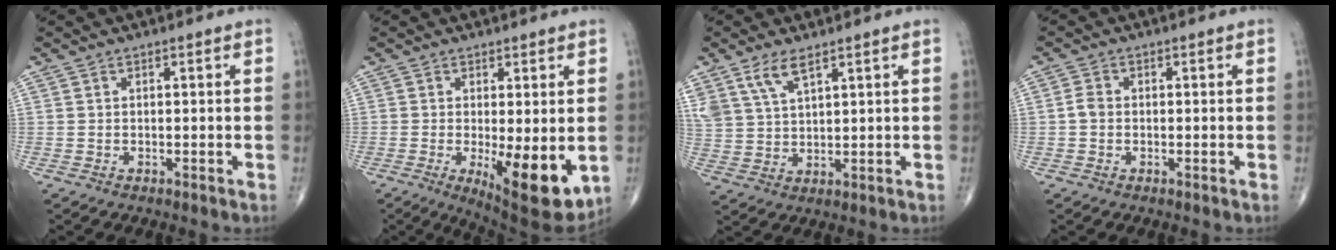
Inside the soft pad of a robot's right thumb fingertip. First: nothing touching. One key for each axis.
{"total": 11.9, "fx": -2.3, "fy": 3.8, "fz": 11.0, "tx": -0.151, "ty": -0.026, "tz": -0.021}
{"total": 6.1, "fx": 4.1, "fy": 2.3, "fz": 3.9, "tx": -0.079, "ty": -0.012, "tz": 0.087}
{"total": 1.8, "fx": -0.3, "fy": 1.4, "fz": 1.1, "tx": -0.018, "ty": 0.004, "tz": -0.008}